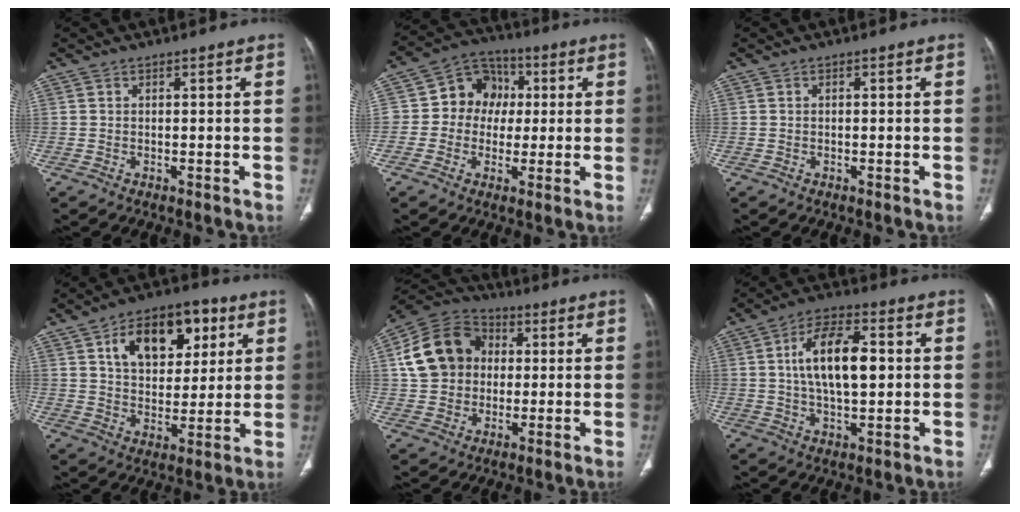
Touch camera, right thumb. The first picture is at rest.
{"total": 10.3, "force": [0.7, 9.0, 4.9], "torque": [-0.035, 0.022, 0.000]}
{"total": 0.0}
{"total": 16.5, "force": [6.6, 10.1, 11.3], "torque": [-0.127, -0.008, 0.108]}
{"total": 14.5, "force": [2.0, 12.1, 7.7], "torque": [-0.126, 0.020, 0.029]}
{"total": 12.8, "force": [1.6, 6.0, 11.1], "torque": [-0.185, 0.008, 0.024]}